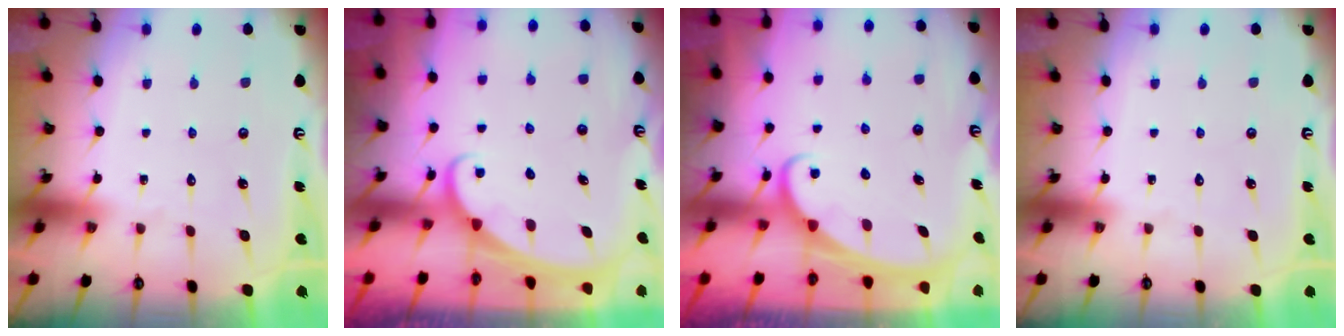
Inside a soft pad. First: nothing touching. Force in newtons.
{"total": 1.7, "press": 1.7, "slide": 0.1}
{"total": 2.2, "press": 2.2, "slide": 0.2}
{"total": 0.0}